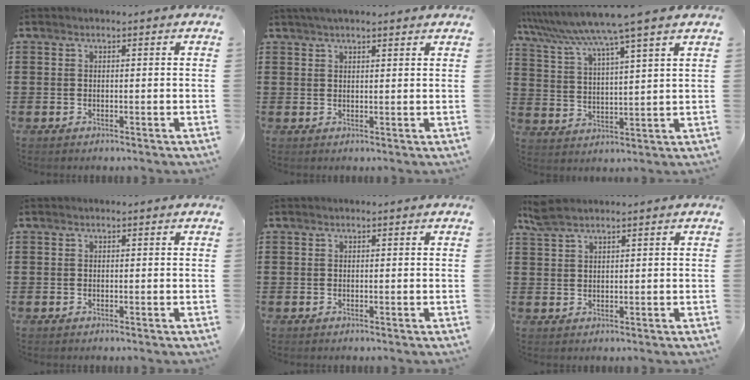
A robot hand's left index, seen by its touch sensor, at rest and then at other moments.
{"total": 2.2, "force": [1.8, 0.2, 1.1], "torque": [-0.024, 0.005, 0.034]}
{"total": 7.5, "force": [6.3, -1.5, 3.7], "torque": [-0.096, -0.045, 0.103]}
{"total": 0.0}
{"total": 0.0}
{"total": 2.8, "force": [2.1, 0.5, 1.7], "torque": [-0.039, 0.002, 0.039]}